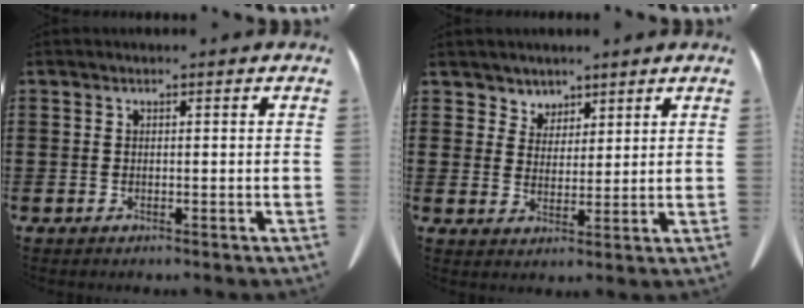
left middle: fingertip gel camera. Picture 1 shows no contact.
{"total": 3.7, "force": [3.0, 2.2, -0.3], "torque": [-0.014, -0.001, 0.057]}